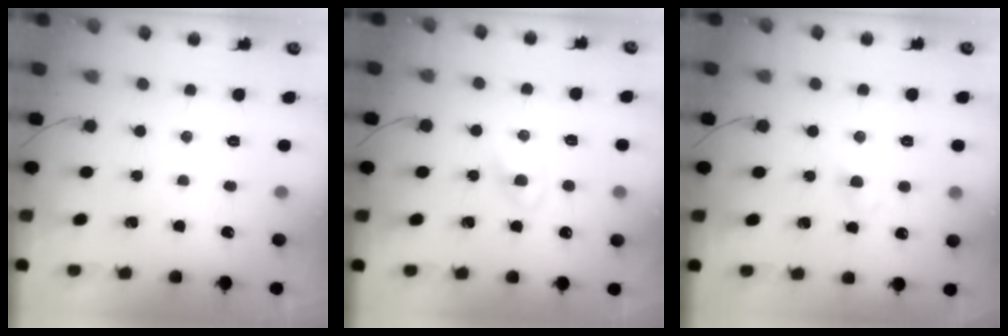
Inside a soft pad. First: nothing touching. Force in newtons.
{"total": 1.6, "press": 1.4, "slide": 0.9}
{"total": 2.8, "press": 2.7, "slide": 1.0}